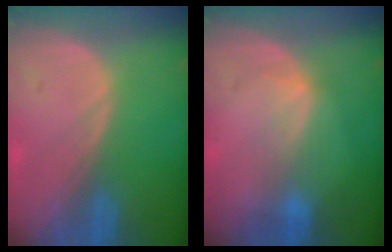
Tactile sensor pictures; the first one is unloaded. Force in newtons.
{"total": 3.2, "press": 3.2, "slide": 0.4}